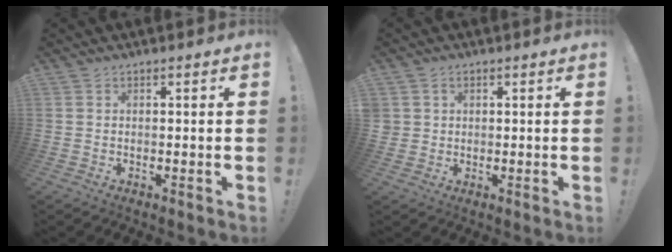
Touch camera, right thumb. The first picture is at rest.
{"total": 3.1, "force": [1.4, 2.7, 0.6], "torque": [-0.017, -0.001, 0.029]}